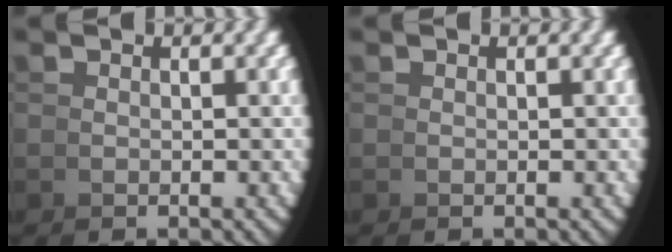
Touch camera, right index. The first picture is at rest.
{"total": 0.0}